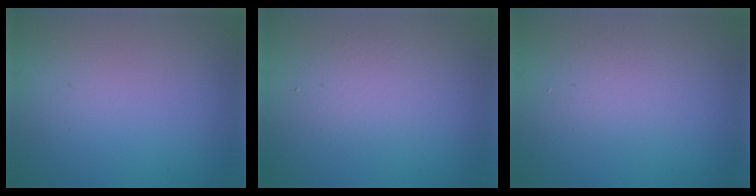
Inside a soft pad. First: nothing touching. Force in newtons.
{"total": 2.0, "press": 2.0, "slide": 0.1}
{"total": 1.7, "press": 1.7, "slide": 0.2}